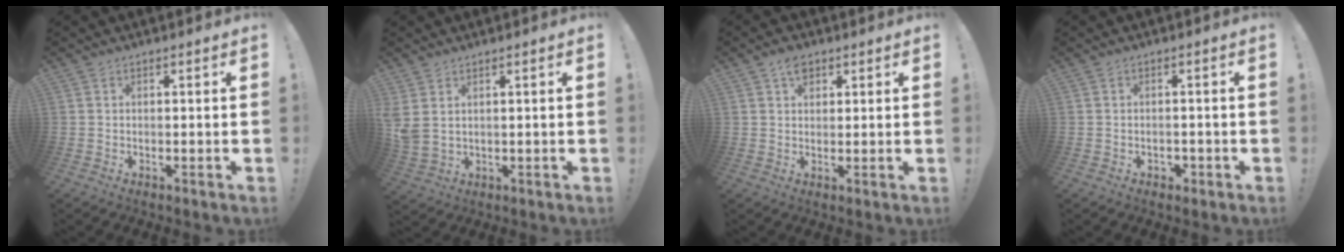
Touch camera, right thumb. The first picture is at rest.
{"total": 4.1, "force": [2.0, 2.1, 2.9], "torque": [-0.064, -0.008, 0.042]}
{"total": 4.2, "force": [2.1, 2.9, 2.2], "torque": [-0.033, -0.003, 0.038]}
{"total": 1.8, "force": [-0.8, 1.4, 0.8], "torque": [-0.018, 0.002, -0.015]}